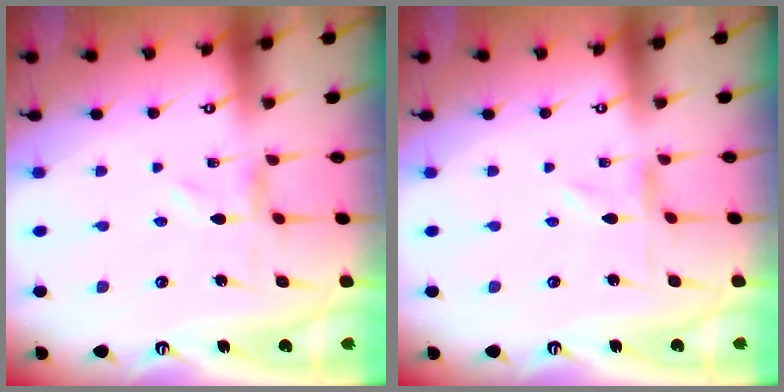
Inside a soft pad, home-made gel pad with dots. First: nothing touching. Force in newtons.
{"total": 0.0}